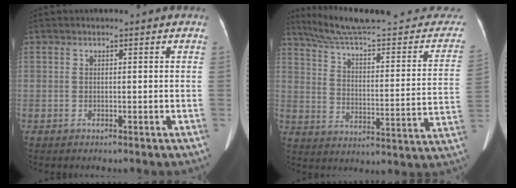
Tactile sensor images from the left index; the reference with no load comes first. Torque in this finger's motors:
{"motor_torque": [0.78, -1.36, -0.01, 0.00]}